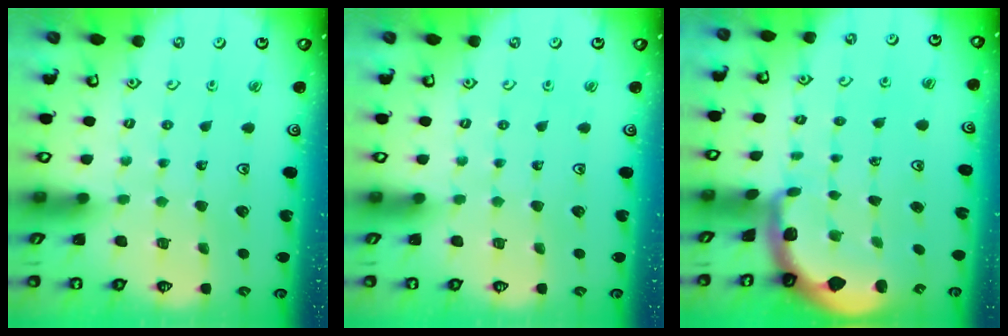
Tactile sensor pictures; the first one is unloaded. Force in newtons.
{"total": 0.0}
{"total": 1.7, "press": 1.7, "slide": 0.3}